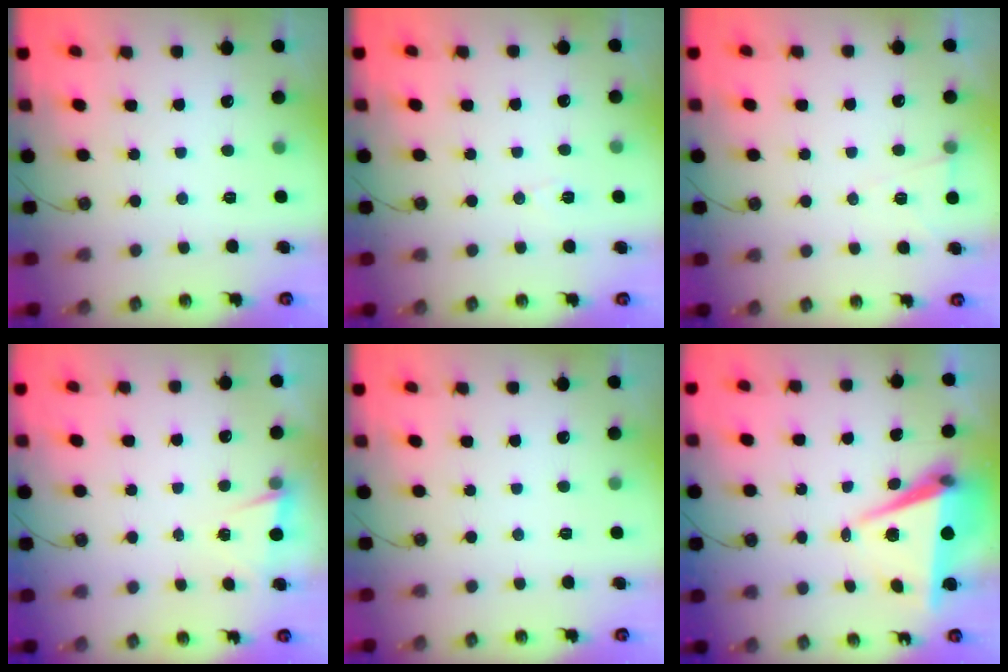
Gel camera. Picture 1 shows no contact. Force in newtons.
{"total": 5.1, "press": 4.9, "slide": 1.6}
{"total": 5.8, "press": 3.7, "slide": 4.5}
{"total": 1.3, "press": 0.7, "slide": 1.1}
{"total": 0.0}
{"total": 8.1, "press": 7.0, "slide": 4.1}